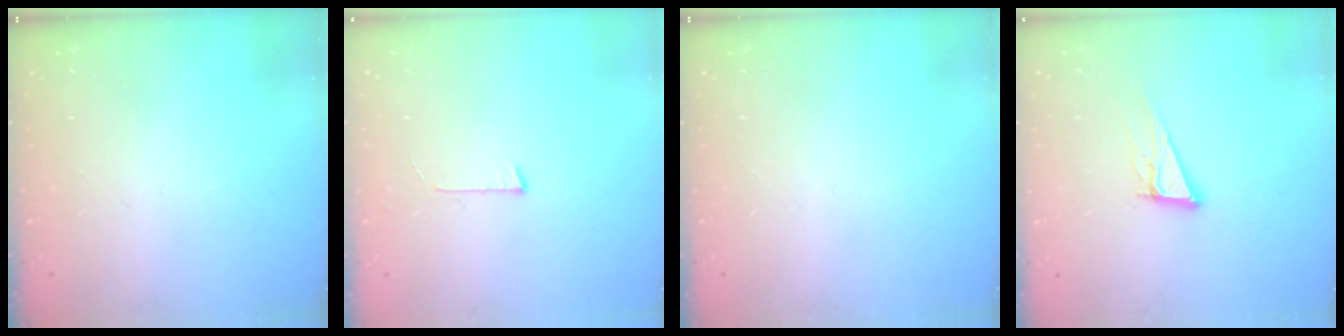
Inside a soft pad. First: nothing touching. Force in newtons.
{"total": 4.2, "press": 4.2, "slide": 0.4}
{"total": 0.0}
{"total": 10.8, "press": 10.5, "slide": 2.6}